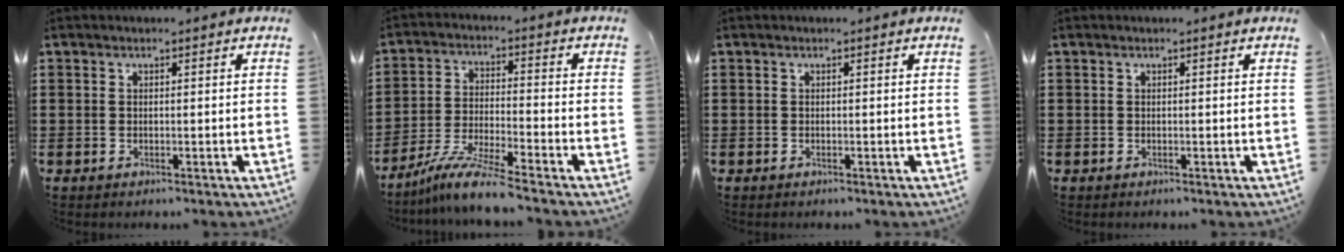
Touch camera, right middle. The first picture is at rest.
{"total": 7.5, "force": [-6.5, -0.2, 3.8], "torque": [-0.083, -0.013, -0.126]}
{"total": 0.0}
{"total": 0.0}